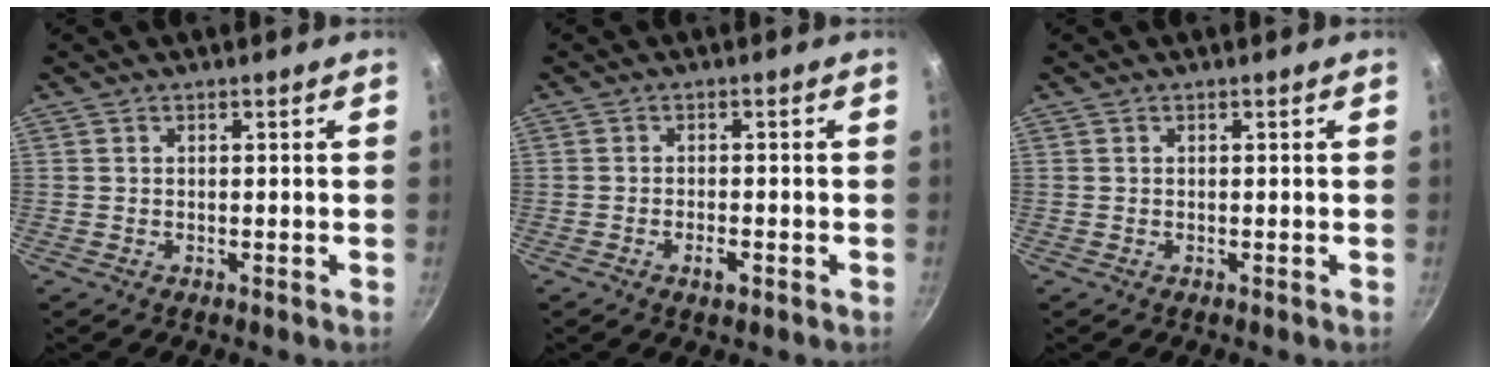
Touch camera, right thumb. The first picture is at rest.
{"total": 2.6, "force": [-1.3, 1.0, 2.0], "torque": [-0.034, 0.007, -0.022]}
{"total": 0.0}